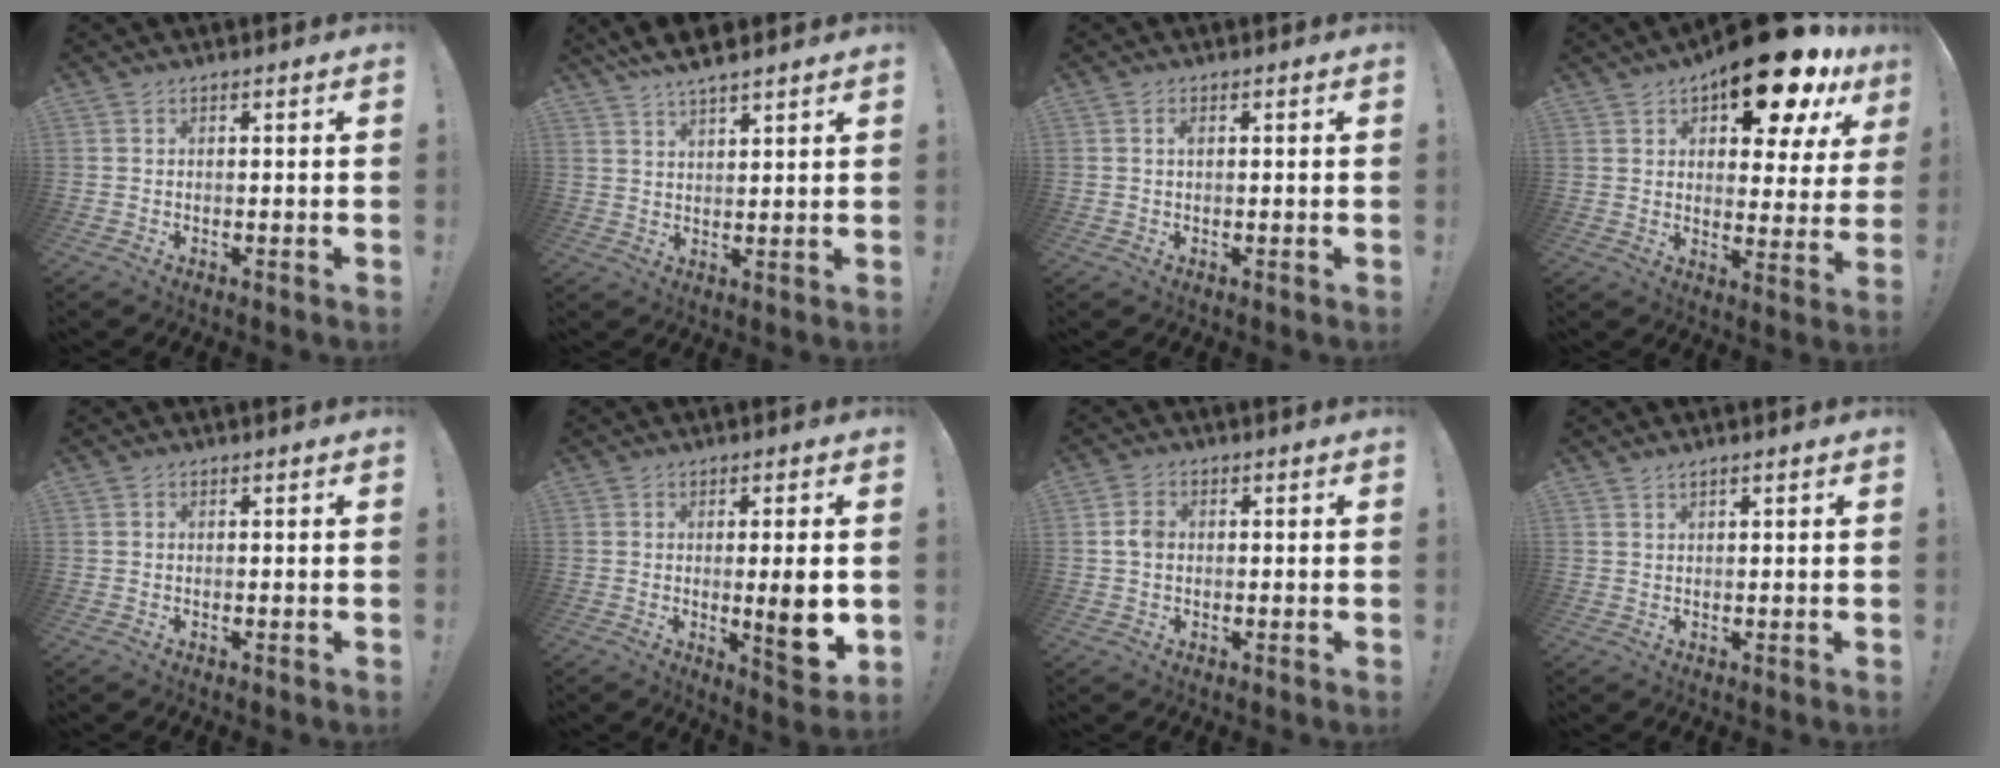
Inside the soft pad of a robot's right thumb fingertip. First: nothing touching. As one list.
[{"total": 6.2, "force": [5.3, 1.3, 2.9], "torque": [-0.062, -0.023, 0.101]}, {"total": 1.0, "force": [0.2, 0.5, 0.8], "torque": [-0.009, -0.001, 0.000]}, {"total": 18.5, "force": [12.7, 7.1, 11.5], "torque": [-0.159, -0.086, 0.213]}, {"total": 0.0}, {"total": 9.6, "force": [-0.5, 1.7, 9.4], "torque": [-0.118, -0.014, -0.010]}, {"total": 3.7, "force": [0.0, 2.8, 2.5], "torque": [-0.040, 0.007, 0.001]}, {"total": 1.1, "force": [1.0, 0.2, 0.5], "torque": [-0.010, -0.001, 0.019]}]